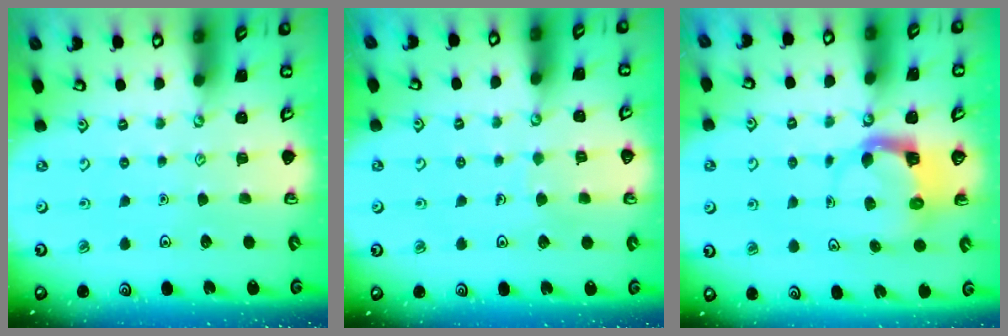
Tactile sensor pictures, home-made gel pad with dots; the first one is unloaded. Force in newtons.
{"total": 3.2, "press": 3.2, "slide": 0.2}
{"total": 3.7, "press": 3.6, "slide": 0.7}